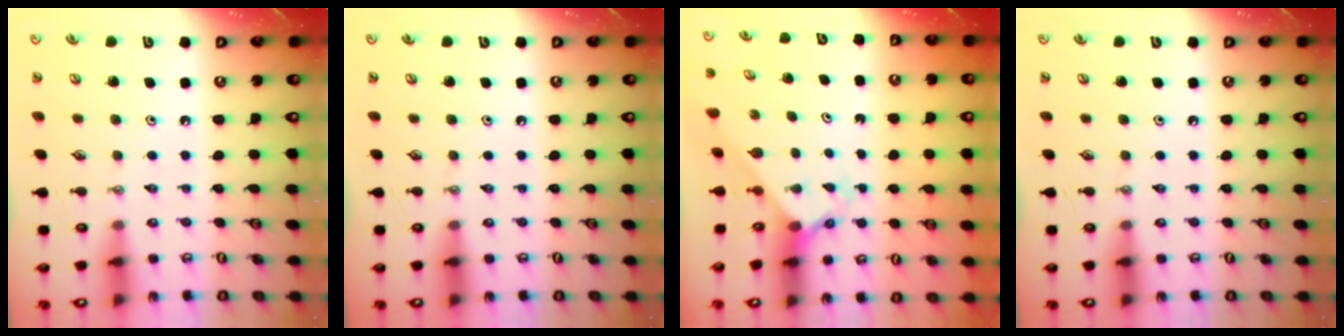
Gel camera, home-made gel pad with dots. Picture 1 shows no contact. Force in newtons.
{"total": 0.0}
{"total": 1.9, "press": 1.9, "slide": 0.1}
{"total": 0.0}